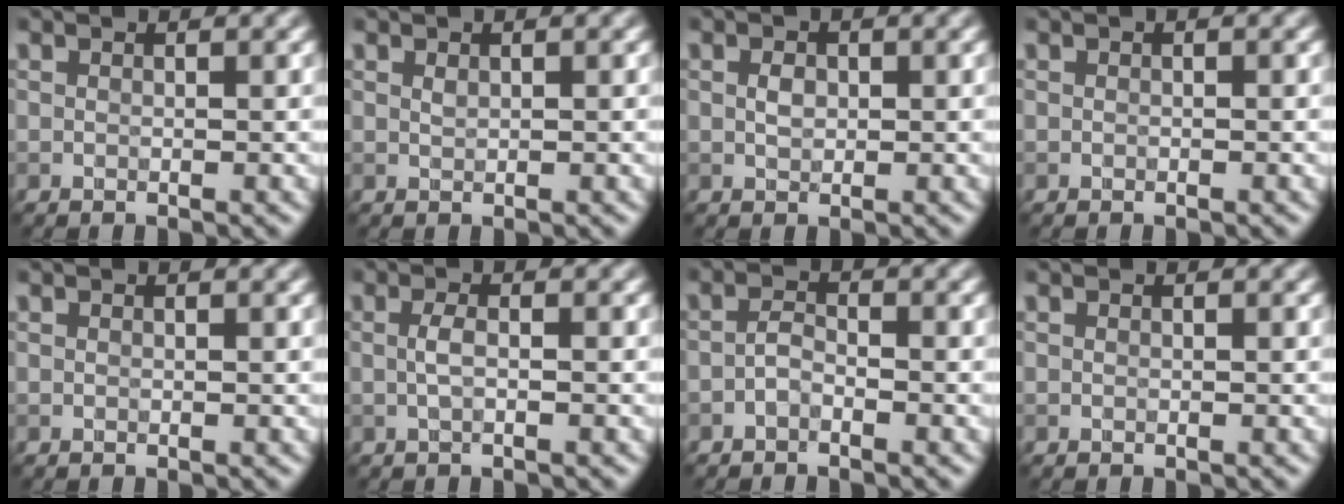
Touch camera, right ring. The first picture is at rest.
{"total": 0.6, "force": [0.3, 0.2, 0.4], "torque": [-0.009, 0.001, 0.006]}
{"total": 1.3, "force": [0.1, 0.9, 0.9], "torque": [-0.018, 0.001, 0.002]}
{"total": 0.0}
{"total": 0.0}
{"total": 1.5, "force": [-0.1, 0.4, 1.4], "torque": [-0.030, 0.003, -0.005]}
{"total": 1.3, "force": [-0.8, 0.5, 0.8], "torque": [-0.018, 0.003, -0.020]}
{"total": 0.0}